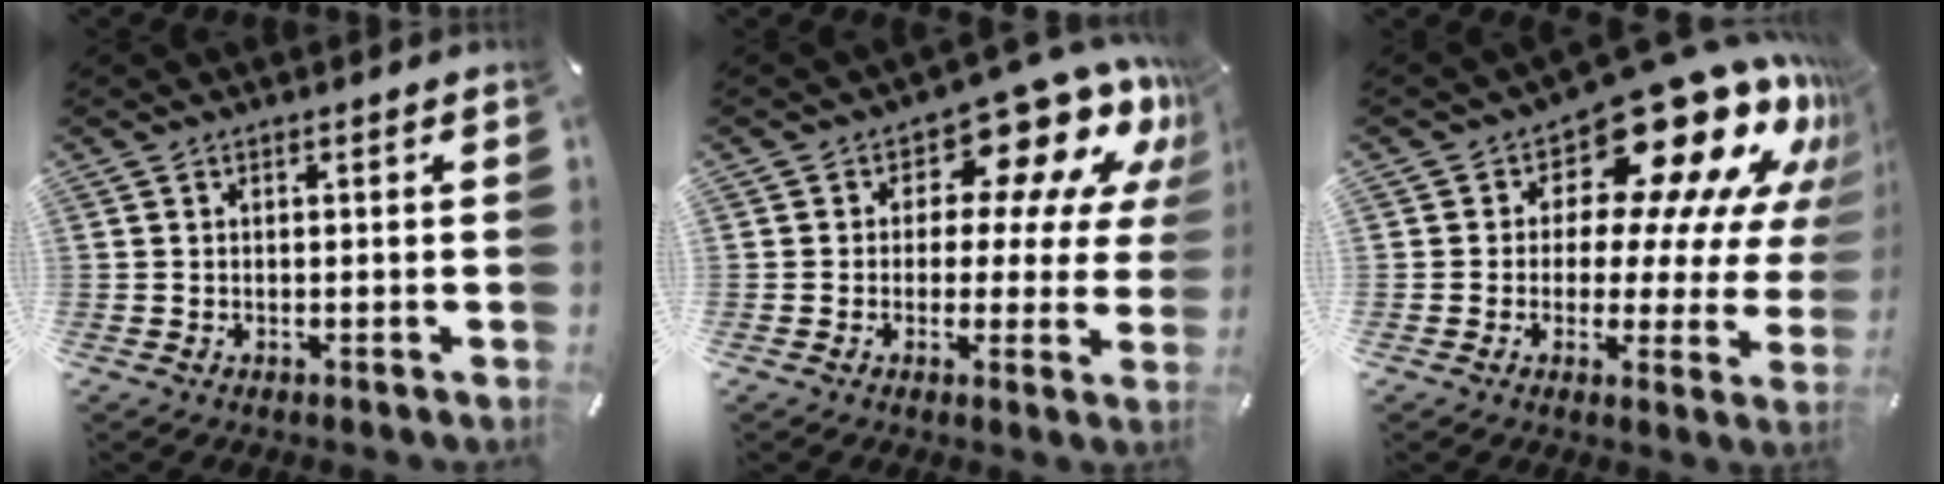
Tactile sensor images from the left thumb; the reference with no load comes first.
{"total": 14.0, "force": [8.5, 7.3, 8.3], "torque": [-0.110, -0.069, 0.142]}
{"total": 19.4, "force": [13.1, 8.2, 11.7], "torque": [-0.162, -0.109, 0.214]}